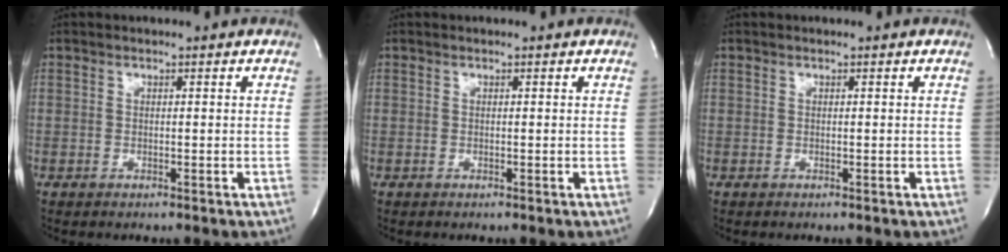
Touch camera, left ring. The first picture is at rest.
{"total": 0.0}
{"total": 0.0}